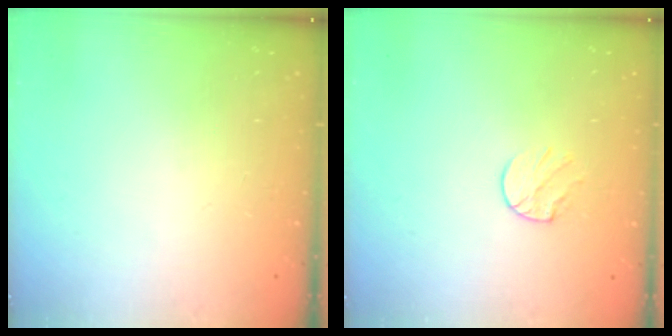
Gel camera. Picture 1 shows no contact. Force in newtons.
{"total": 6.0, "press": 6.0, "slide": 0.6}